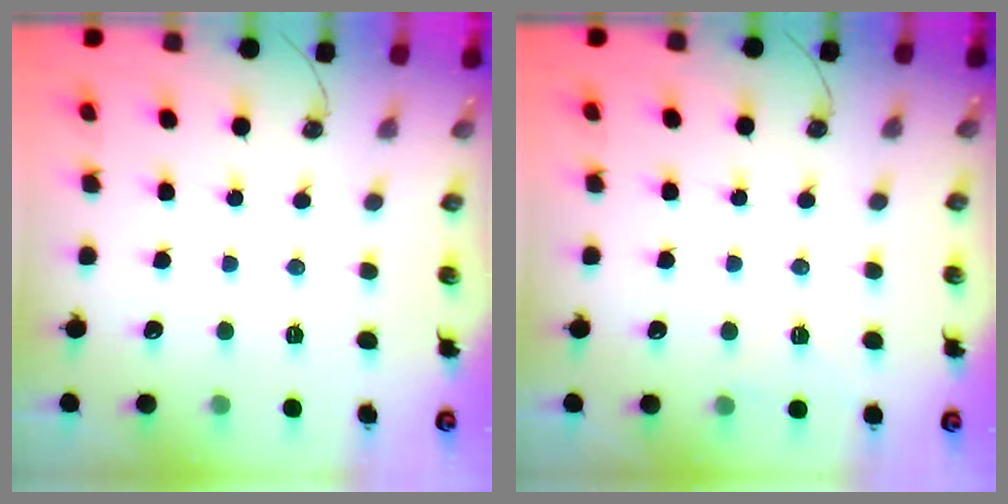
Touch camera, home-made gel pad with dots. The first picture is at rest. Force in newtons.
{"total": 3.4, "press": 3.1, "slide": 1.4}